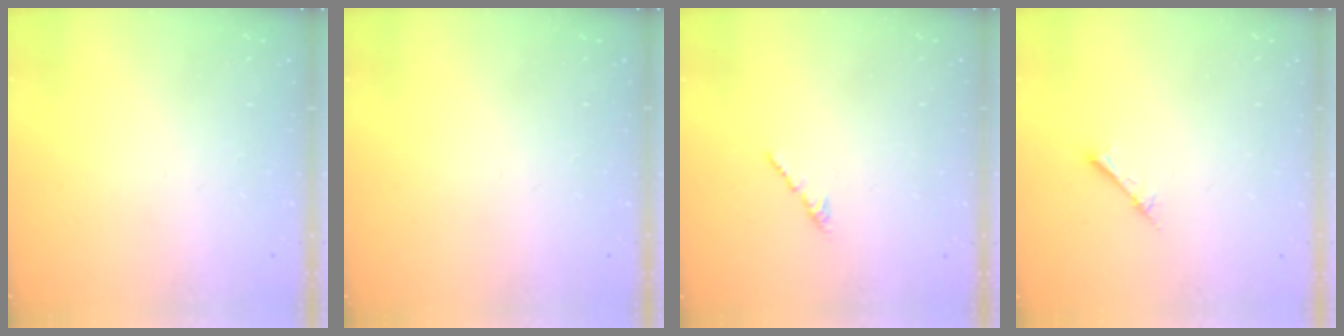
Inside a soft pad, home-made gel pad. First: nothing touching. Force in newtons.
{"total": 0.0}
{"total": 0.8, "press": 0.7, "slide": 0.5}
{"total": 2.7, "press": 2.6, "slide": 0.3}